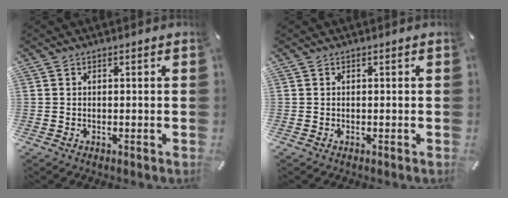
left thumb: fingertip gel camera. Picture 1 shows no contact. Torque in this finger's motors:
{"motor_torque": [-0.01, 0.01, 0.00, 0.00, 0.00]}